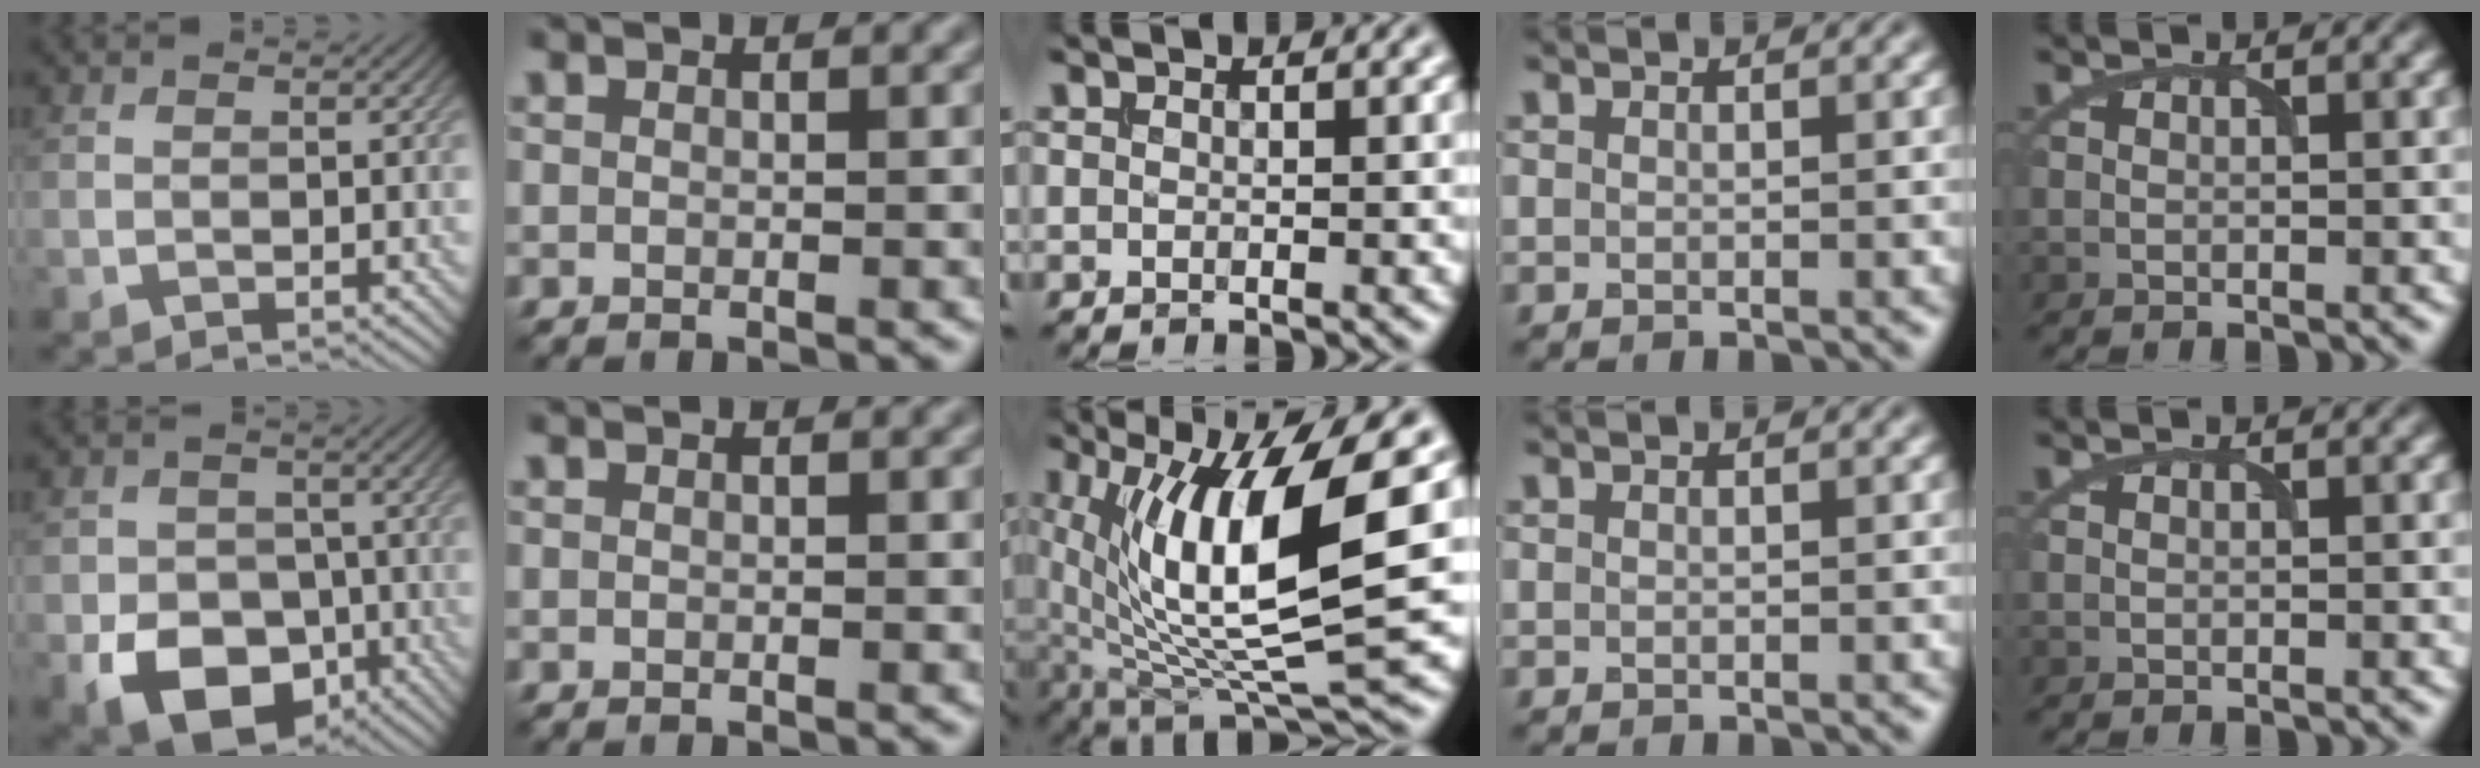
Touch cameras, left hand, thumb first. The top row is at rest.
{"thumb": {"total": 10.2, "force": [-4.4, 7.4, 5.5], "torque": [-0.099, -0.028, -0.080]}, "middle": {"total": 13.0, "force": [2.4, 3.8, 12.2], "torque": [-0.222, -0.012, 0.050]}}